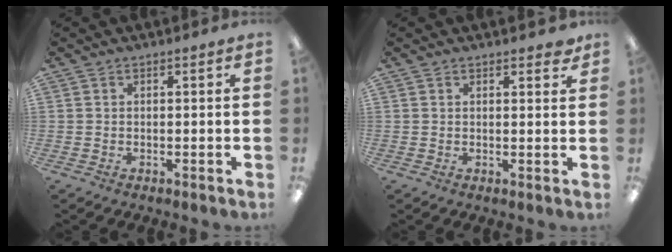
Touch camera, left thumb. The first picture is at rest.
{"total": 1.9, "force": [1.6, 0.7, 0.8], "torque": [-0.001, -0.005, 0.026]}